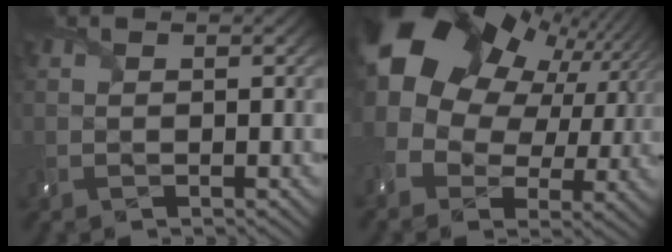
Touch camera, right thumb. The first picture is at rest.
{"total": 19.7, "force": [5.6, 13.4, 13.3], "torque": [-0.272, 0.019, 0.102]}